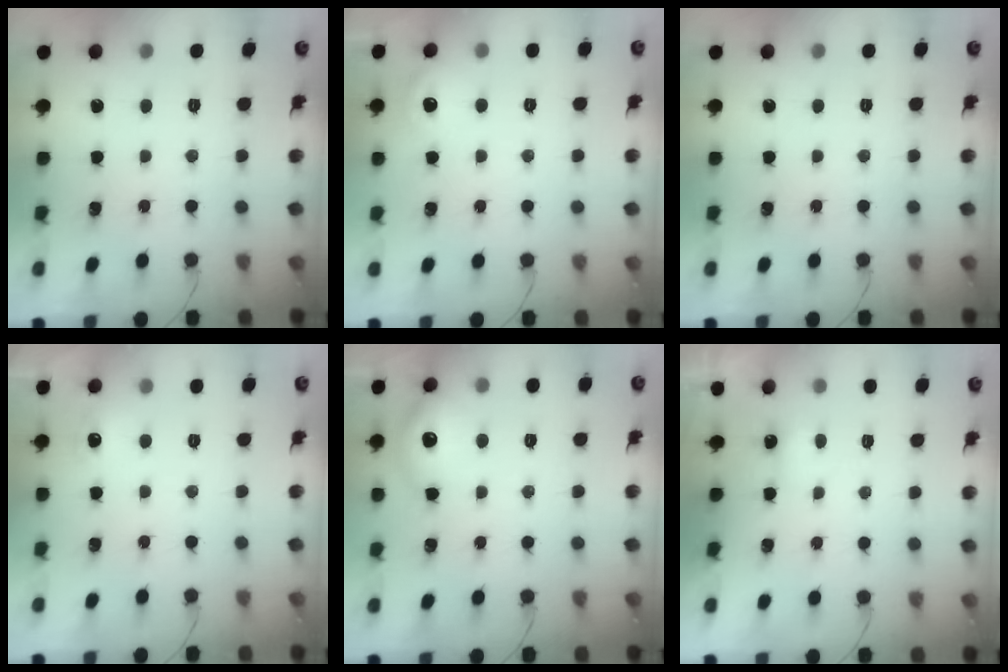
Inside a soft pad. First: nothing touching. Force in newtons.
{"total": 6.4, "press": 5.8, "slide": 2.7}
{"total": 0.0}
{"total": 5.0, "press": 4.8, "slide": 1.4}
{"total": 10.3, "press": 10.1, "slide": 1.7}
{"total": 2.8, "press": 2.7, "slide": 0.7}